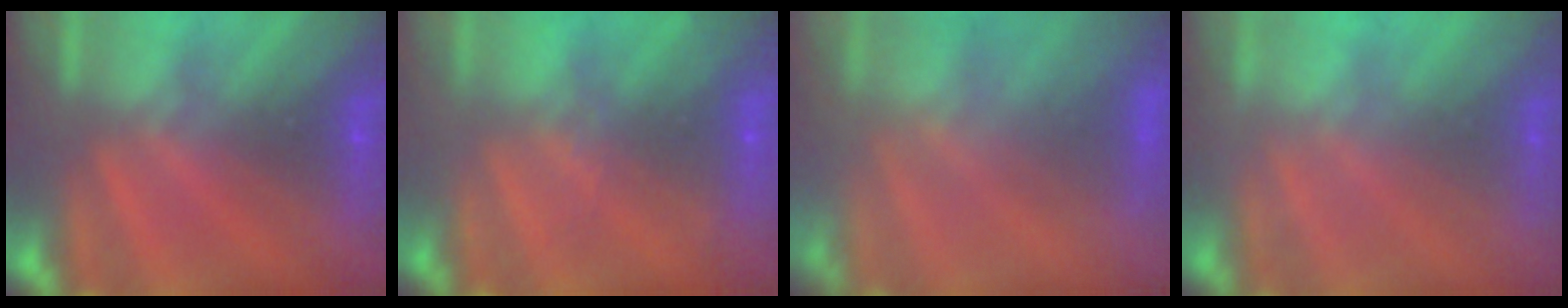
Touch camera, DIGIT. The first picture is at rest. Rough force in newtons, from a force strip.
{"total": 2.2}
{"total": 3.2}
{"total": 2.7}